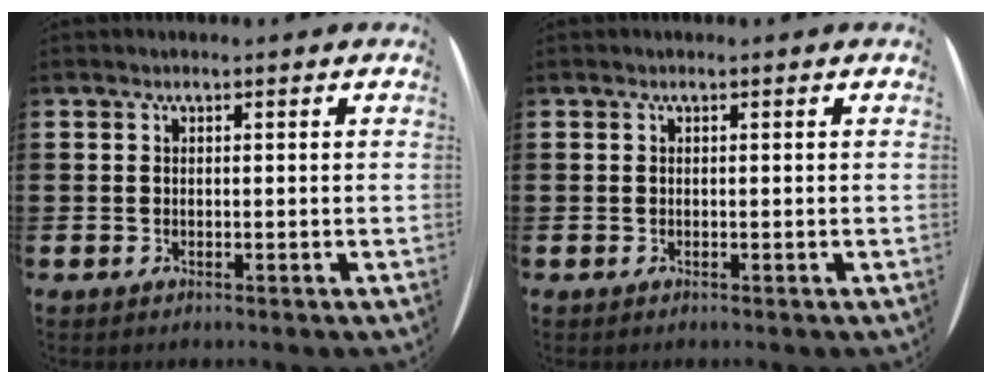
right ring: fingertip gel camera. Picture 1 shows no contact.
{"total": 0.0}